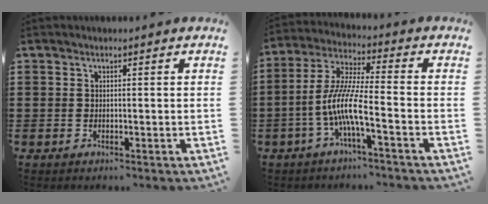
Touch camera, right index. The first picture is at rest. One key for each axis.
{"total": 9.2, "fx": -3.5, "fy": 1.2, "fz": 8.5, "tx": -0.193, "ty": -0.018, "tz": -0.075}